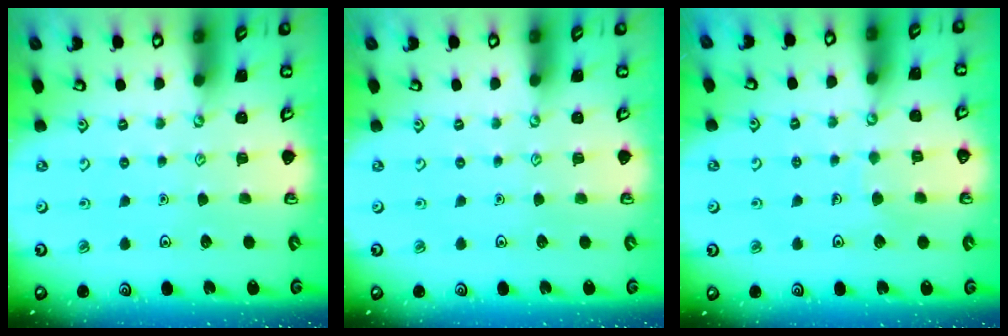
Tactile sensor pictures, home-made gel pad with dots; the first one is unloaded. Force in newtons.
{"total": 0.0}
{"total": 4.1, "press": 4.1, "slide": 0.3}